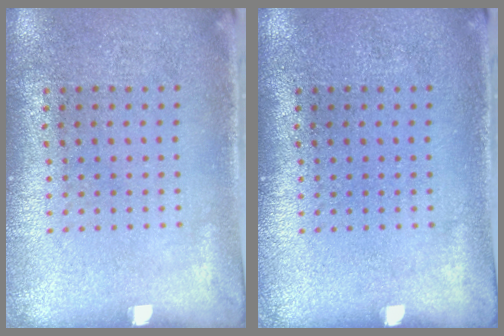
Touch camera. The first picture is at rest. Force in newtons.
{"total": 0.0}